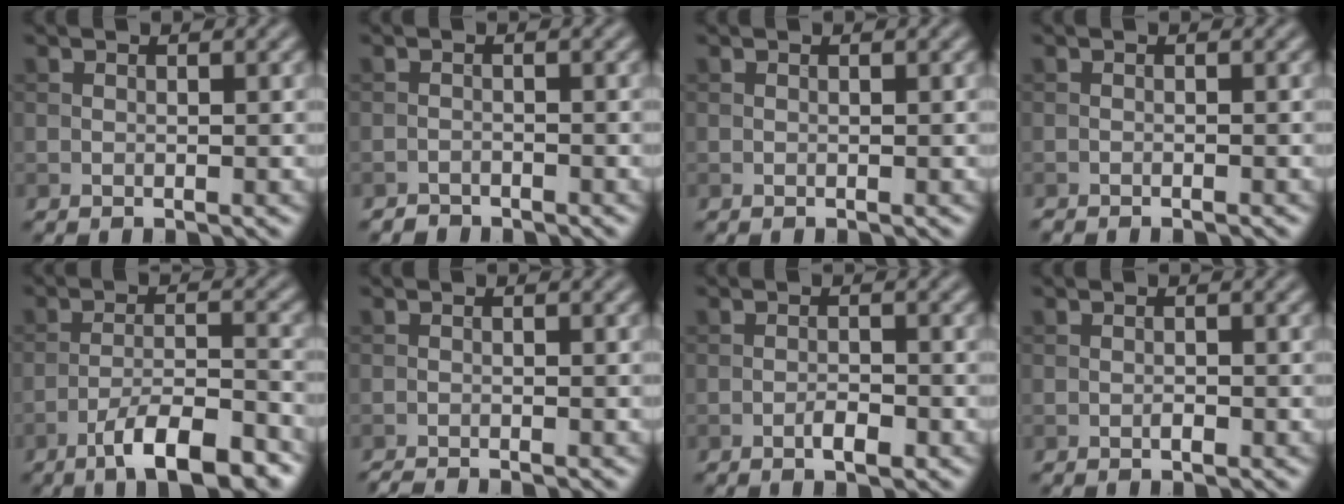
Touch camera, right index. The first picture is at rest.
{"total": 1.3, "force": [-1.2, 0.3, -0.1], "torque": [0.005, 0.003, -0.023]}
{"total": 0.0}
{"total": 1.1, "force": [-1.1, 0.0, 0.3], "torque": [-0.002, -0.002, -0.019]}
{"total": 8.2, "force": [-5.7, 2.0, 5.6], "torque": [-0.088, 0.005, -0.095]}
{"total": 1.7, "force": [-1.6, 0.1, 0.5], "torque": [-0.009, -0.004, -0.031]}
{"total": 1.7, "force": [-1.0, 0.5, 1.4], "torque": [-0.023, 0.002, -0.018]}
{"total": 0.6, "force": [-0.4, 0.2, 0.5], "torque": [-0.009, 0.001, -0.006]}